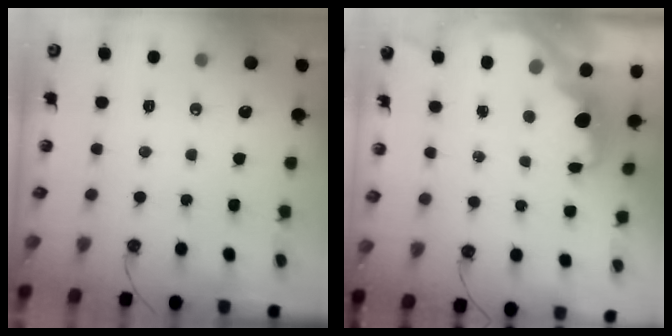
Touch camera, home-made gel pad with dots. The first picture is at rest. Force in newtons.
{"total": 2.4, "press": 2.2, "slide": 0.8}